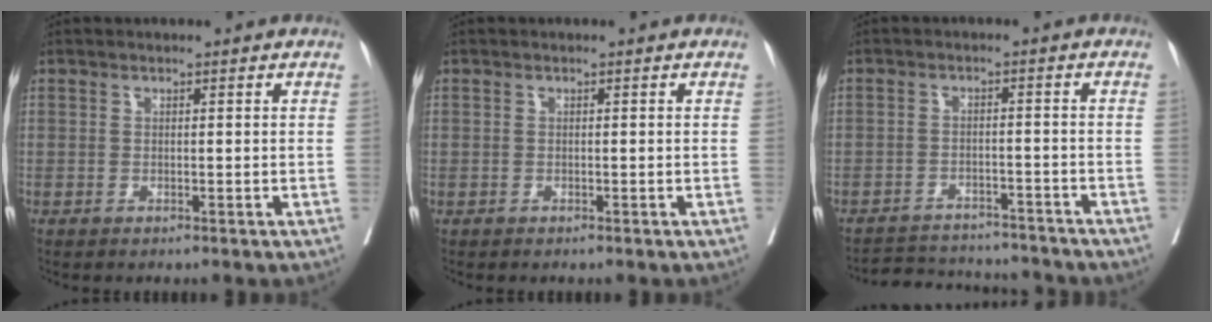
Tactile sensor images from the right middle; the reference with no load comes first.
{"total": 0.0}
{"total": 11.9, "force": [-11.4, 2.7, 2.4], "torque": [-0.042, 0.010, -0.151]}